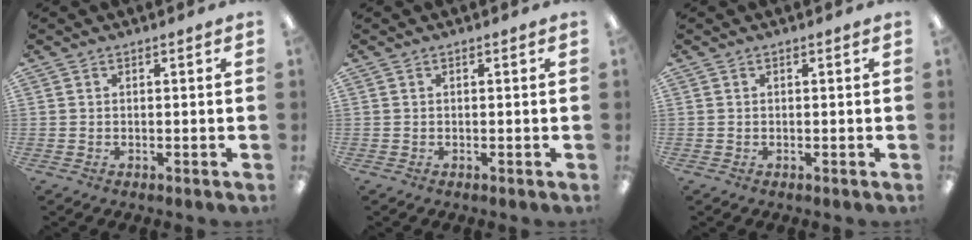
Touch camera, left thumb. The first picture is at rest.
{"total": 0.0}
{"total": 0.0}